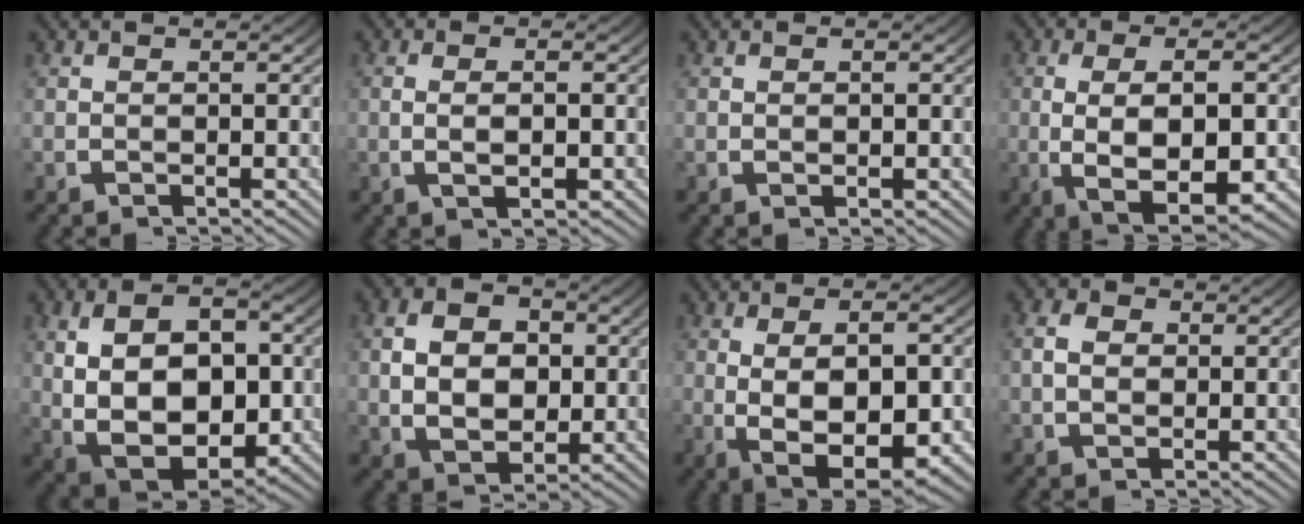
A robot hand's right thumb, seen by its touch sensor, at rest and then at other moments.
{"total": 2.1, "force": [-0.1, 0.7, 2.0], "torque": [-0.037, -0.002, 0.003]}
{"total": 0.5, "force": [0.0, 0.3, 0.4], "torque": [-0.006, -0.003, 0.002]}
{"total": 9.5, "force": [-2.2, 5.3, 7.6], "torque": [-0.162, -0.036, -0.015]}
{"total": 14.5, "force": [-1.6, 10.0, 10.5], "torque": [-0.217, -0.057, 0.000]}
{"total": 7.4, "force": [0.3, 5.3, 5.1], "torque": [-0.089, -0.022, 0.018]}
{"total": 10.6, "force": [-2.7, 6.3, 8.1], "torque": [-0.162, -0.044, -0.022]}
{"total": 2.6, "force": [0.4, 1.9, 1.7], "torque": [-0.025, -0.005, 0.009]}